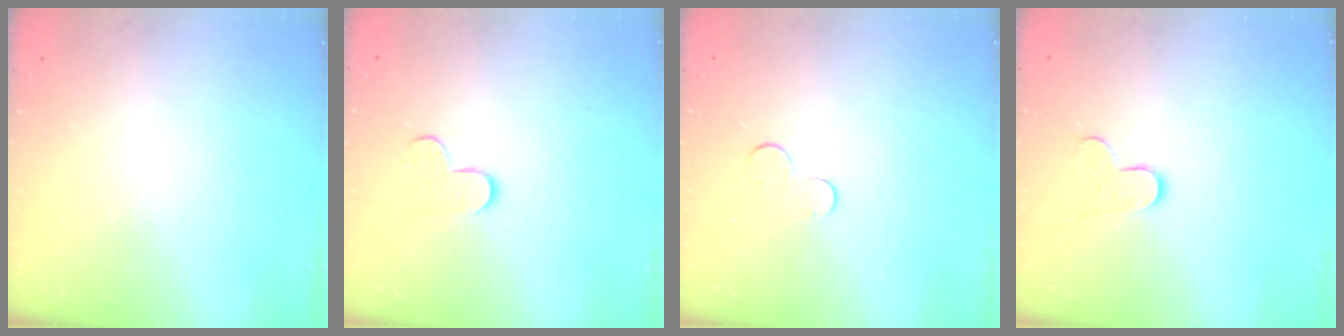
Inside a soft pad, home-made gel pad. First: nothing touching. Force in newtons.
{"total": 7.9, "press": 7.9, "slide": 0.5}
{"total": 6.6, "press": 6.5, "slide": 0.6}
{"total": 7.1, "press": 7.1, "slide": 0.5}